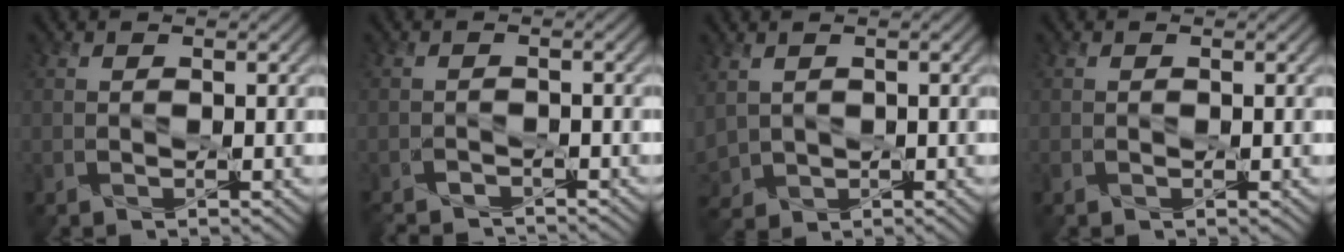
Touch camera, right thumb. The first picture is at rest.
{"total": 3.5, "force": [-3.4, 0.3, 0.7], "torque": [-0.021, -0.005, -0.061]}
{"total": 3.4, "force": [0.5, 2.6, 2.1], "torque": [-0.074, -0.009, 0.011]}
{"total": 0.0}